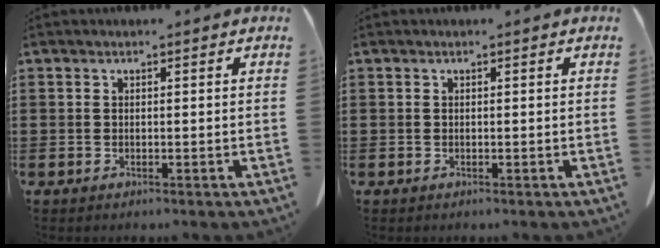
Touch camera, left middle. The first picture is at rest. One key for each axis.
{"total": 0.0}